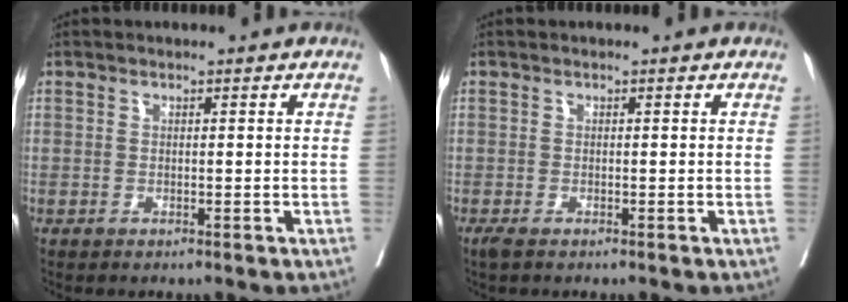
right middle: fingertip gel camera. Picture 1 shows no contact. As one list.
[{"total": 1.1, "force": [-0.8, 0.1, 0.7], "torque": [-0.016, -0.007, -0.017]}]